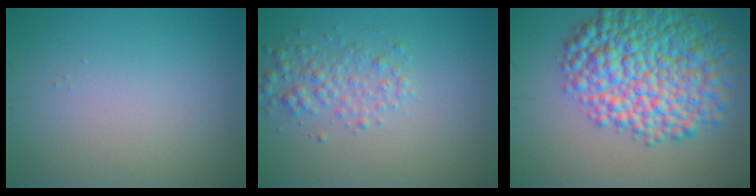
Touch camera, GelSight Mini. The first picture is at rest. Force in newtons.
{"total": 2.6, "press": 2.6, "slide": 0.0}
{"total": 11.7, "press": 11.7, "slide": 0.2}